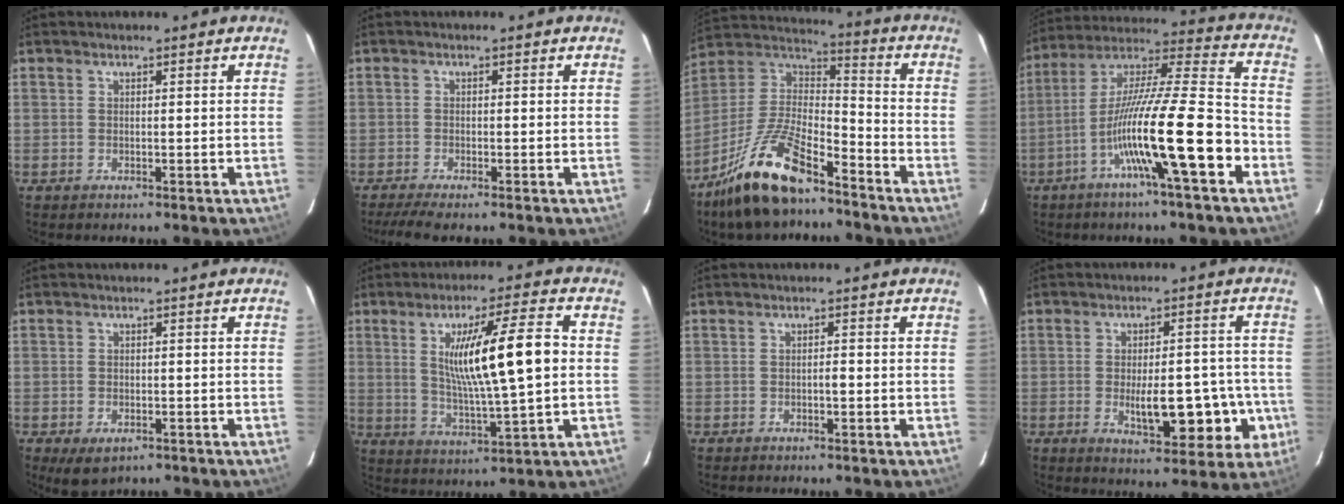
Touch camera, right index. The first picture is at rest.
{"total": 4.1, "force": [-3.3, 0.3, 2.4], "torque": [-0.044, -0.010, -0.057]}
{"total": 16.9, "force": [-12.0, 4.6, 11.0], "torque": [-0.230, 0.003, -0.223]}
{"total": 18.0, "force": [-7.1, 0.3, 16.6], "torque": [-0.294, -0.002, -0.127]}
{"total": 4.0, "force": [-2.3, 2.3, 2.3], "torque": [-0.044, -0.008, -0.026]}
{"total": 13.9, "force": [1.9, 0.5, 13.8], "torque": [-0.235, 0.001, 0.036]}
{"total": 0.7, "force": [-0.3, 0.1, 0.7], "torque": [-0.011, 0.001, -0.005]}
{"total": 12.3, "force": [-3.1, 4.8, 10.9], "torque": [-0.135, 0.016, -0.029]}